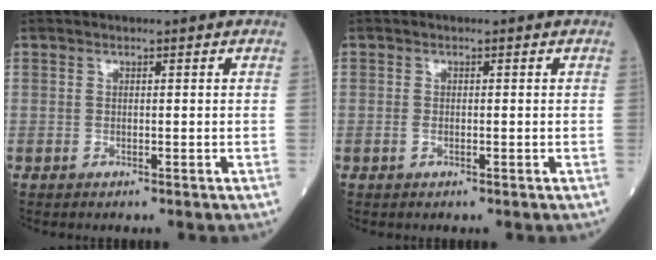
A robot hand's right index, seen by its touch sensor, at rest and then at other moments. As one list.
[{"total": 0.7, "force": [-0.3, 0.4, 0.5], "torque": [-0.012, 0.000, -0.004]}]